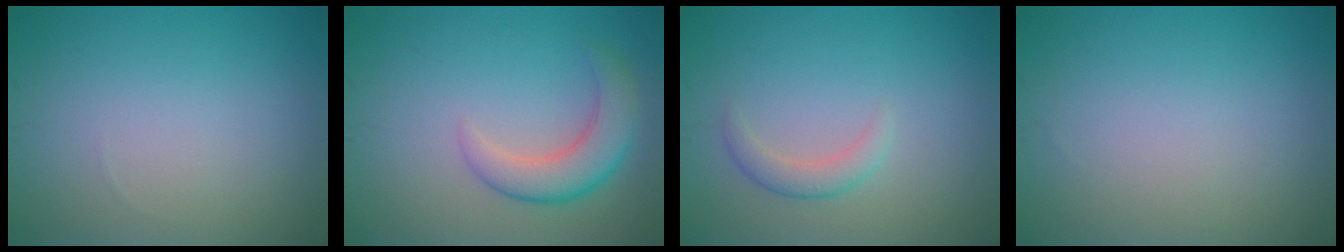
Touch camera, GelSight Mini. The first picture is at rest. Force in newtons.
{"total": 4.1, "press": 4.1, "slide": 0.2}
{"total": 1.7, "press": 1.7, "slide": 0.1}
{"total": 0.0}